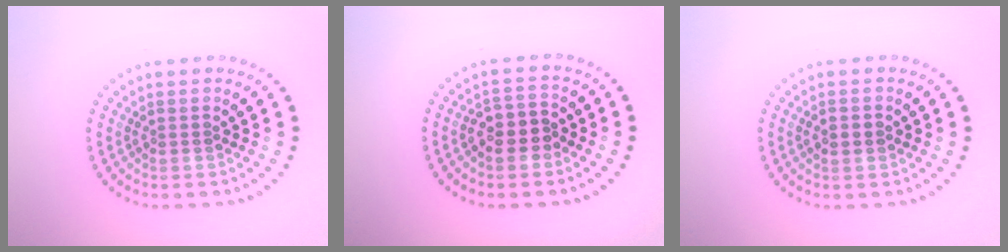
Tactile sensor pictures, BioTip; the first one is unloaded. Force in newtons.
{"total": 2.7, "press": 2.5, "slide": 1.0}
{"total": 2.0, "press": 1.9, "slide": 0.3}